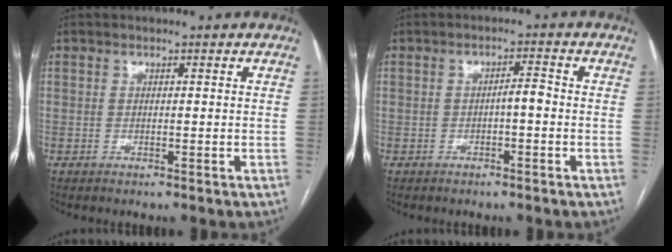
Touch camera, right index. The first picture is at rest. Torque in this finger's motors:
{"motor_torque": [0.57, -0.03, 0.02, 0.05]}